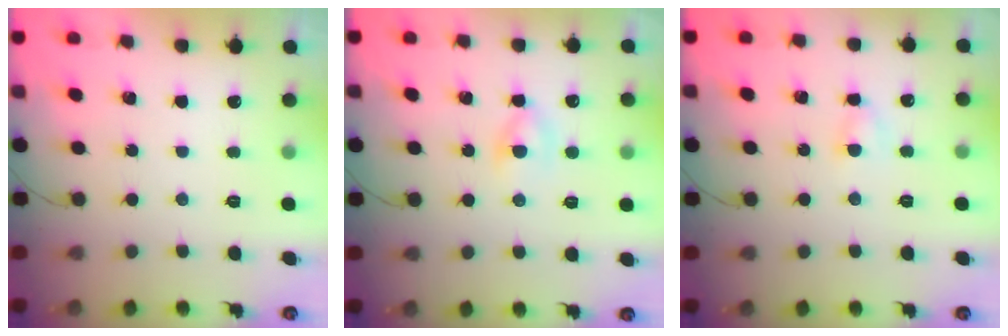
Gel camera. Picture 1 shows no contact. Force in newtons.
{"total": 3.6, "press": 3.4, "slide": 1.2}
{"total": 3.5, "press": 3.3, "slide": 1.2}